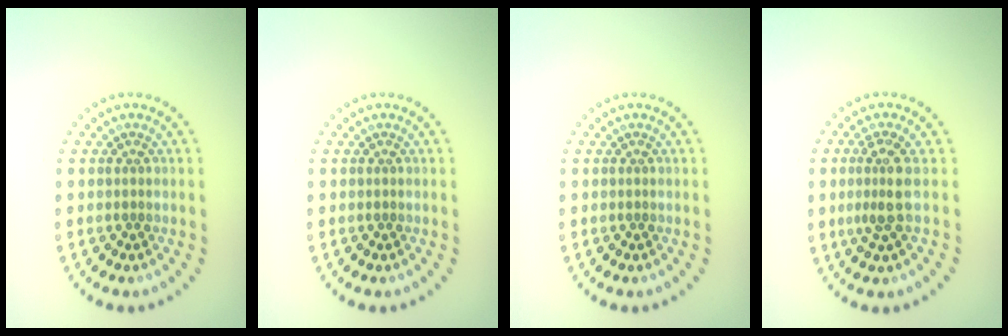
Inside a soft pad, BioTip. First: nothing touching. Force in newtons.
{"total": 0.0}
{"total": 0.0}
{"total": 2.6, "press": 2.0, "slide": 1.8}